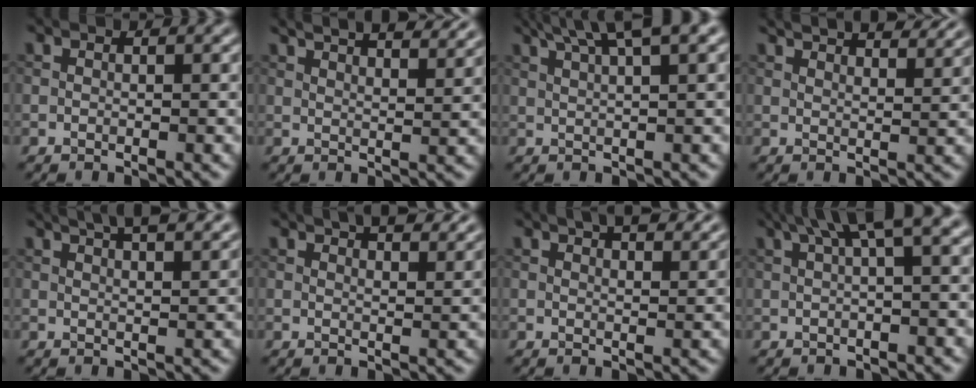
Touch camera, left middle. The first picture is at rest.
{"total": 8.0, "force": [6.1, 2.5, 4.4], "torque": [-0.029, 0.028, 0.048]}
{"total": 5.8, "force": [3.7, 0.9, 4.4], "torque": [-0.066, 0.019, 0.053]}
{"total": 6.5, "force": [5.3, 1.8, 3.2], "torque": [-0.024, 0.023, 0.045]}
{"total": 7.3, "force": [5.0, 2.6, 4.6], "torque": [-0.034, 0.037, 0.040]}
{"total": 4.7, "force": [3.7, 1.5, 2.5], "torque": [-0.018, 0.009, 0.037]}
{"total": 4.2, "force": [3.1, 1.4, 2.5], "torque": [-0.023, 0.010, 0.033]}
{"total": 4.8, "force": [2.0, 0.8, 4.3], "torque": [-0.065, 0.018, 0.032]}